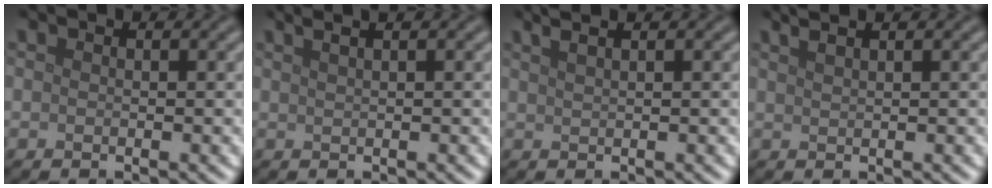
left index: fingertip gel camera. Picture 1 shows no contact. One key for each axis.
{"total": 4.2, "fx": 2.5, "fy": 1.9, "fz": 2.7, "tx": -0.018, "ty": 0.034, "tz": 0.011}
{"total": 3.6, "fx": 2.4, "fy": 1.5, "fz": 2.2, "tx": -0.015, "ty": 0.024, "tz": 0.011}
{"total": 3.0, "fx": 2.1, "fy": 1.2, "fz": 1.8, "tx": -0.009, "ty": 0.018, "tz": 0.005}